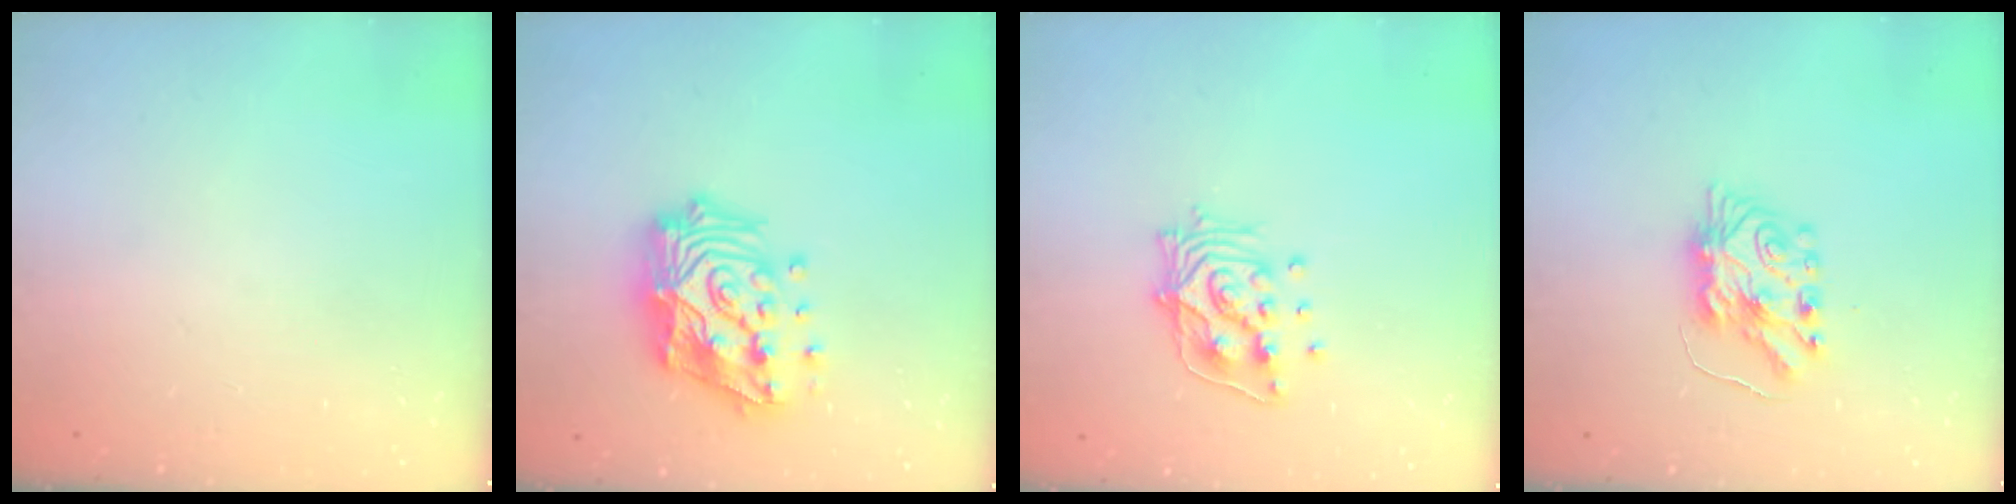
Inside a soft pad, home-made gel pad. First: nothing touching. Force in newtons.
{"total": 25.6, "press": 25.5, "slide": 2.2}
{"total": 12.4, "press": 12.3, "slide": 1.1}
{"total": 7.8, "press": 7.7, "slide": 0.6}